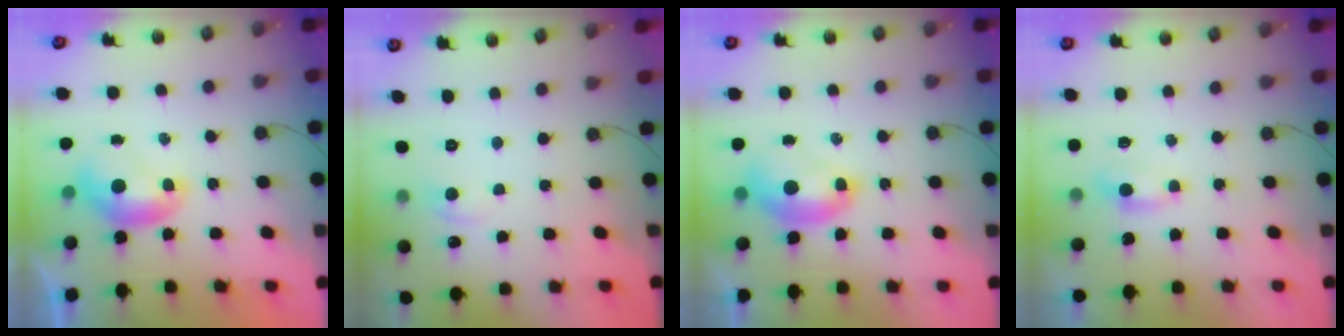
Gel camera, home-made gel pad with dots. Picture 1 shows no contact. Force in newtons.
{"total": 1.0, "press": 0.6, "slide": 0.8}
{"total": 2.6, "press": 2.5, "slide": 0.5}
{"total": 1.3, "press": 1.2, "slide": 0.4}